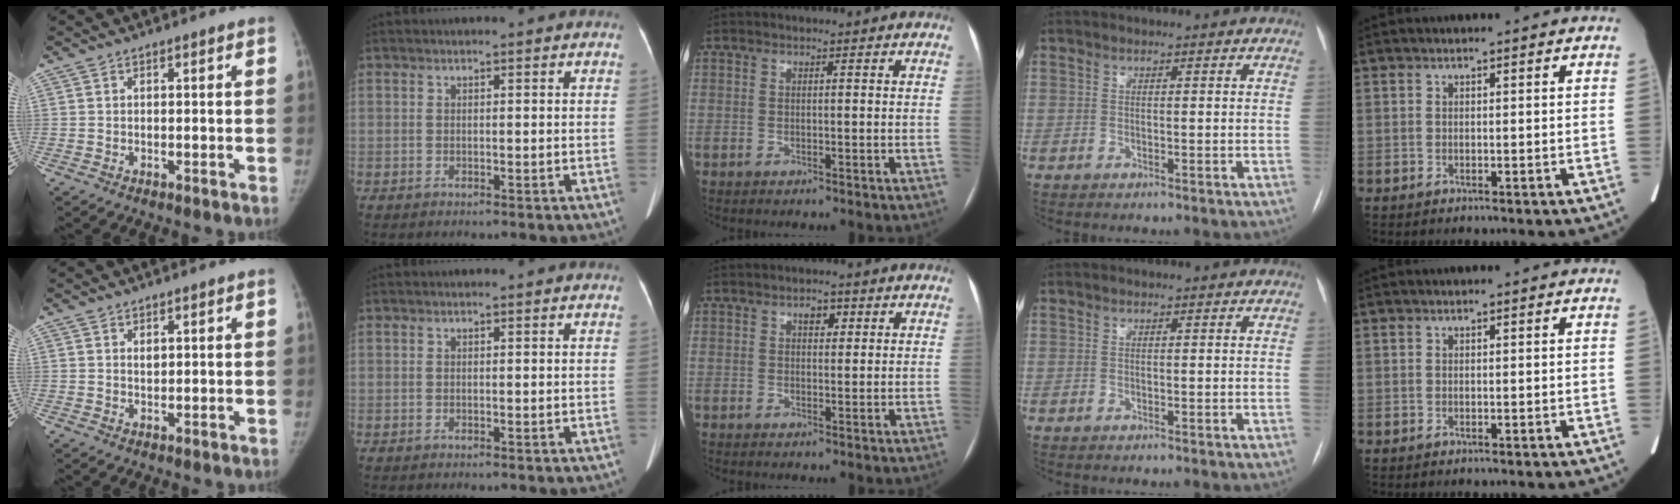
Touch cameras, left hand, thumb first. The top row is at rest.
{"thumb": {"total": 1.3, "force": [0.7, 0.9, 0.7], "torque": [0.001, -0.005, 0.012]}, "middle": {"total": 2.2, "force": [1.0, 1.3, 1.5], "torque": [-0.023, 0.007, 0.014]}}